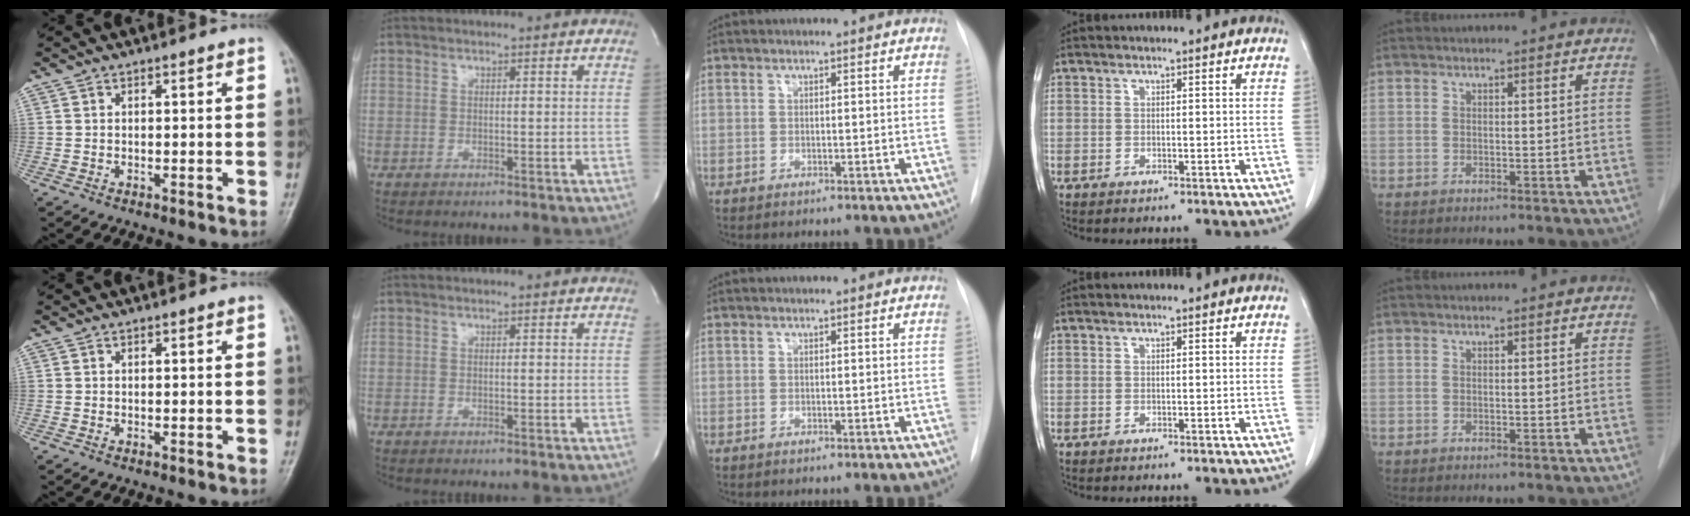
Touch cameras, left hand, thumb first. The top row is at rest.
{}